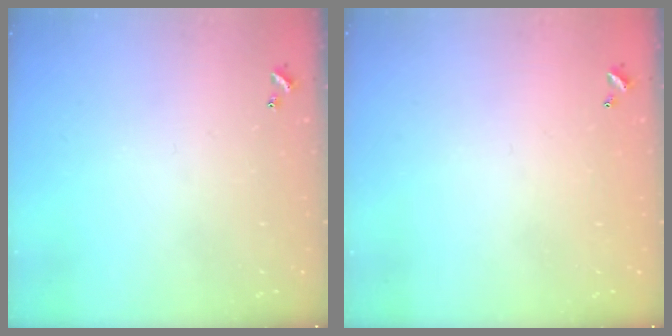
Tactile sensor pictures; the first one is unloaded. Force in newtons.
{"total": 2.8, "press": 2.8, "slide": 0.1}